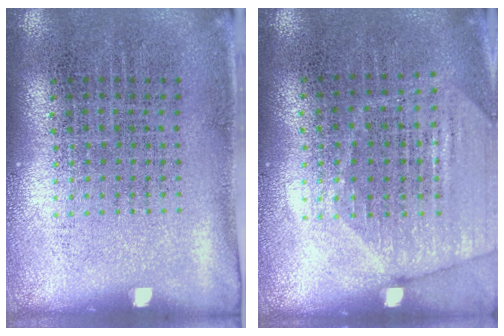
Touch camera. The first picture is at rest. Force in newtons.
{"total": 1.8, "press": 1.7, "slide": 0.5}